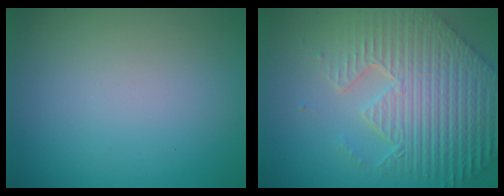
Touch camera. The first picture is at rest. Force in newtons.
{"total": 9.2, "press": 6.5, "slide": 6.6}